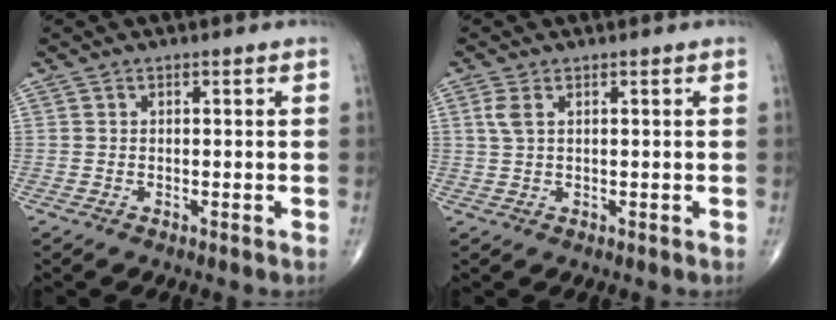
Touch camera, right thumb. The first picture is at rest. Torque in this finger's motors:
{"motor_torque": [-0.25, 0.23, 0.16, -0.06, 0.02]}